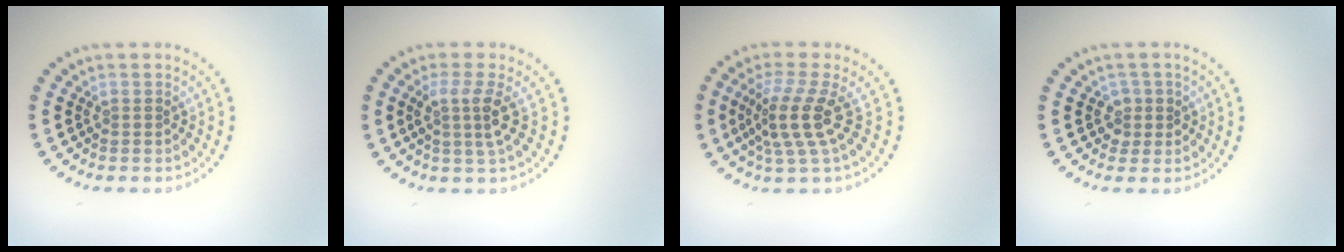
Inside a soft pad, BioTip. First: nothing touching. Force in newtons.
{"total": 2.7, "press": 2.0, "slide": 1.8}
{"total": 3.9, "press": 2.8, "slide": 2.7}
{"total": 1.4, "press": 1.2, "slide": 0.6}